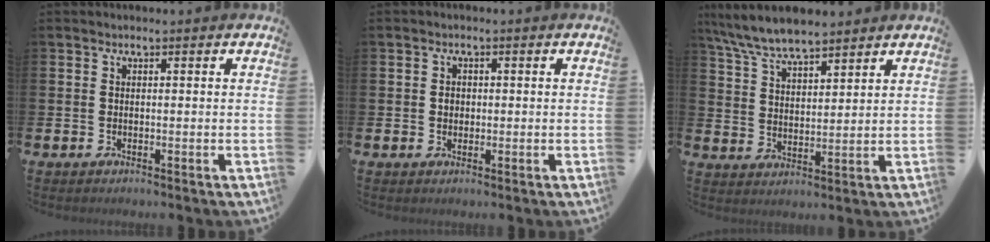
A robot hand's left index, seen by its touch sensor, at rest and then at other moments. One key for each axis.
{"total": 1.3, "fx": 0.1, "fy": 1.1, "fz": 0.6, "tx": 0.005, "ty": 0.001, "tz": -0.004}
{"total": 7.2, "fx": 6.8, "fy": 1.1, "fz": 2.0, "tx": -0.069, "ty": -0.027, "tz": 0.125}